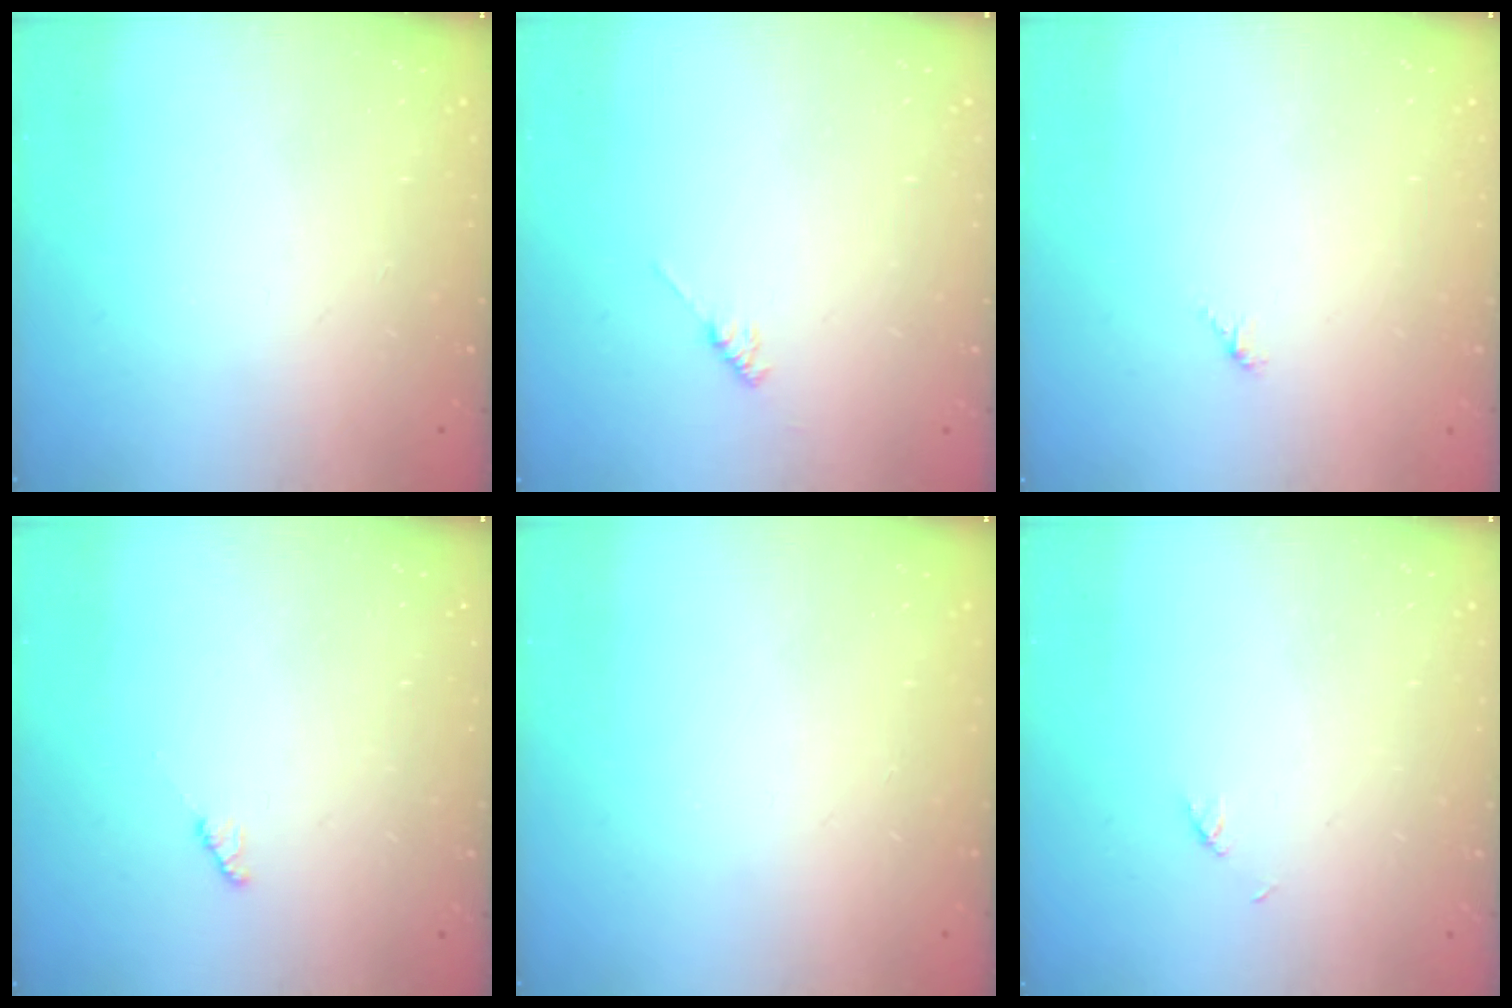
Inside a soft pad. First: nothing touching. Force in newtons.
{"total": 1.8, "press": 1.7, "slide": 0.3}
{"total": 1.5, "press": 1.4, "slide": 0.4}
{"total": 2.2, "press": 2.2, "slide": 0.3}
{"total": 0.0}
{"total": 2.1, "press": 2.1, "slide": 0.3}